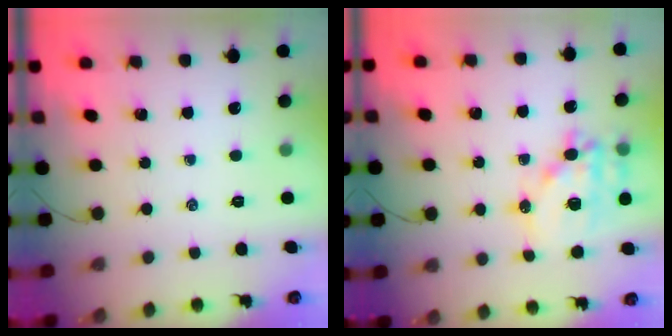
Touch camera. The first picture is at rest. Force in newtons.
{"total": 16.1, "press": 15.8, "slide": 3.4}